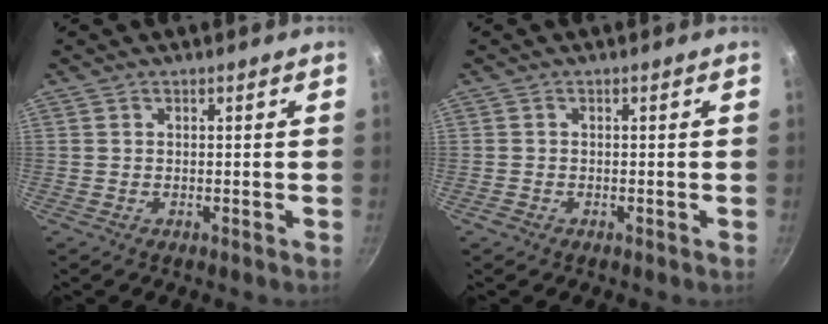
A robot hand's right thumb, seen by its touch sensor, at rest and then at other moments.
{"total": 1.1, "force": [-0.7, 0.8, 0.3], "torque": [-0.008, 0.003, -0.012]}